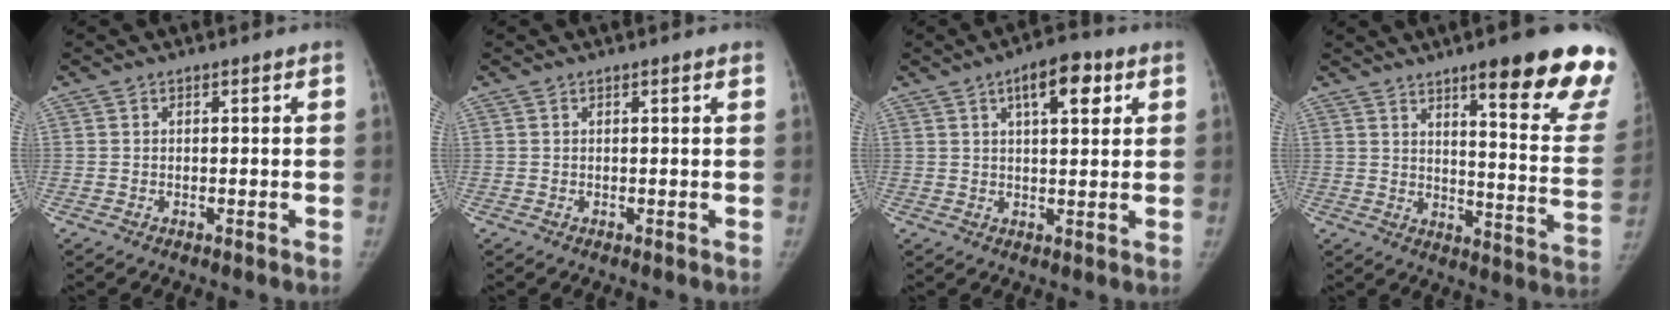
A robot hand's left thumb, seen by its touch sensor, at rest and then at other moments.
{"total": 0.5, "force": [0.3, 0.0, 0.4], "torque": [-0.005, 0.002, 0.002]}
{"total": 8.5, "force": [3.7, 3.5, 6.8], "torque": [-0.080, -0.002, 0.050]}
{"total": 21.2, "force": [14.0, 2.9, 15.6], "torque": [-0.175, -0.080, 0.183]}